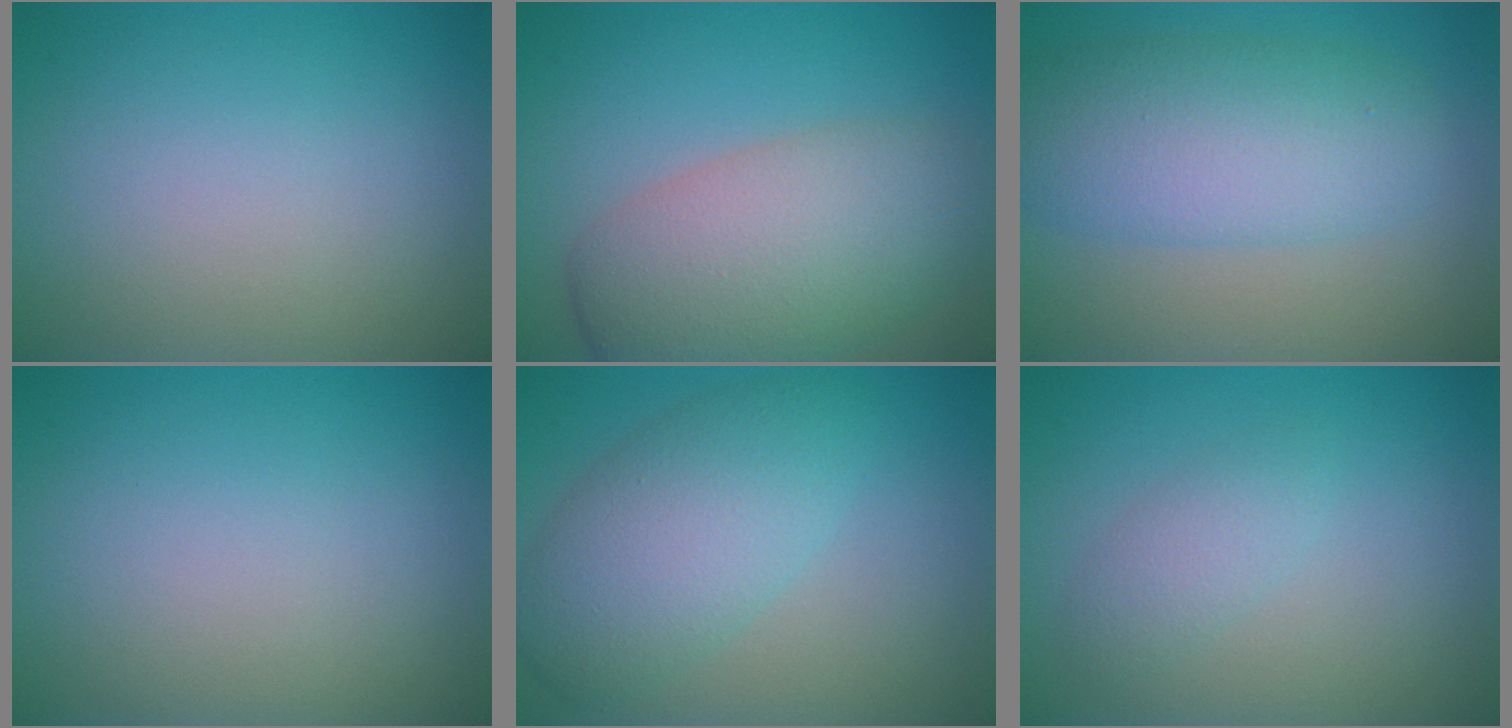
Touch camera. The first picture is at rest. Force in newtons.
{"total": 8.1, "press": 8.1, "slide": 0.3}
{"total": 6.9, "press": 6.8, "slide": 0.3}
{"total": 0.0}
{"total": 5.9, "press": 5.9, "slide": 0.3}
{"total": 1.8, "press": 1.8, "slide": 0.1}